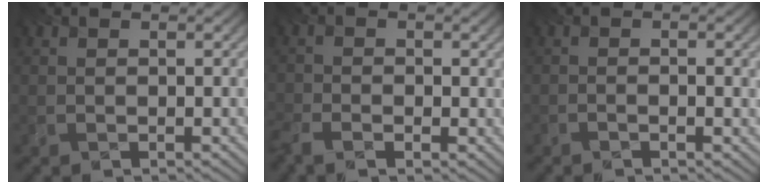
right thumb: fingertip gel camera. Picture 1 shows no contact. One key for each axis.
{"total": 2.9, "fx": -2.0, "fy": 1.8, "fz": 1.0, "tx": -0.034, "ty": -0.007, "tz": -0.045}
{"total": 1.5, "fx": -0.7, "fy": 0.2, "fz": 1.3, "tx": -0.015, "ty": -0.001, "tz": -0.022}